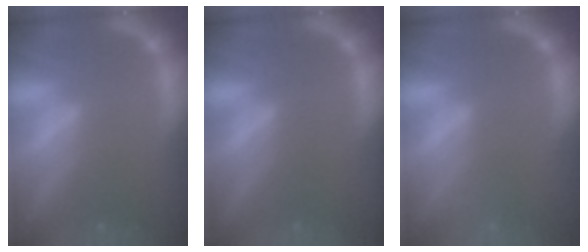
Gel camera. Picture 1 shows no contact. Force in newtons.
{"total": 0.0}
{"total": 2.4}